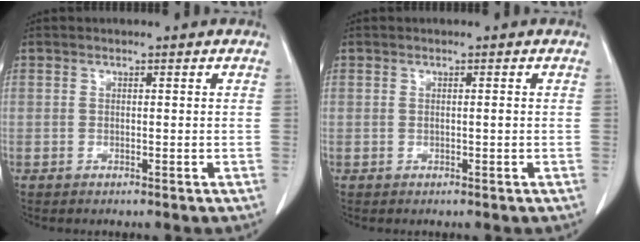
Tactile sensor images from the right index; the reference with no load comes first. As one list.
[{"total": 0.6, "force": [0.0, 0.0, 0.6], "torque": [-0.012, -0.001, 0.000]}]